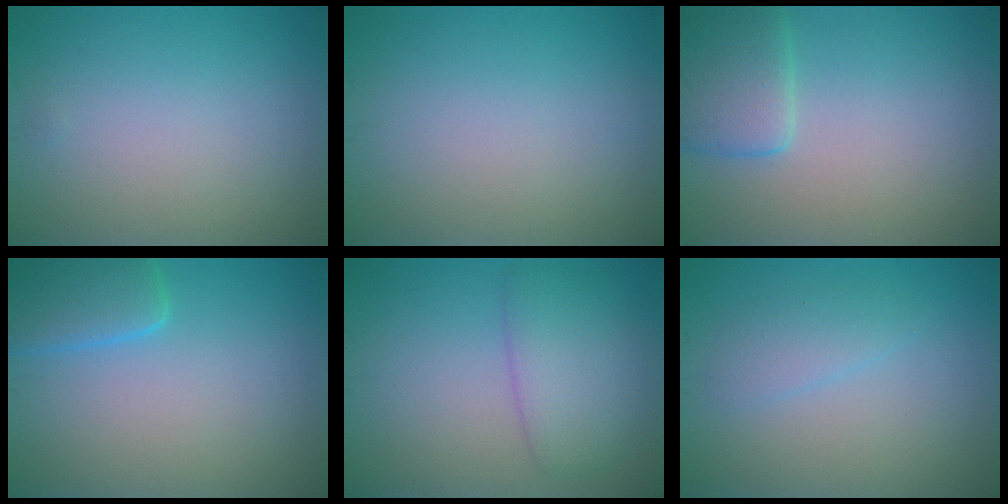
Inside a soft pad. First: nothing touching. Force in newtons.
{"total": 0.0}
{"total": 3.6, "press": 3.6, "slide": 0.4}
{"total": 3.4, "press": 3.4, "slide": 0.4}
{"total": 4.1, "press": 4.1, "slide": 0.2}
{"total": 1.6, "press": 1.6, "slide": 0.1}